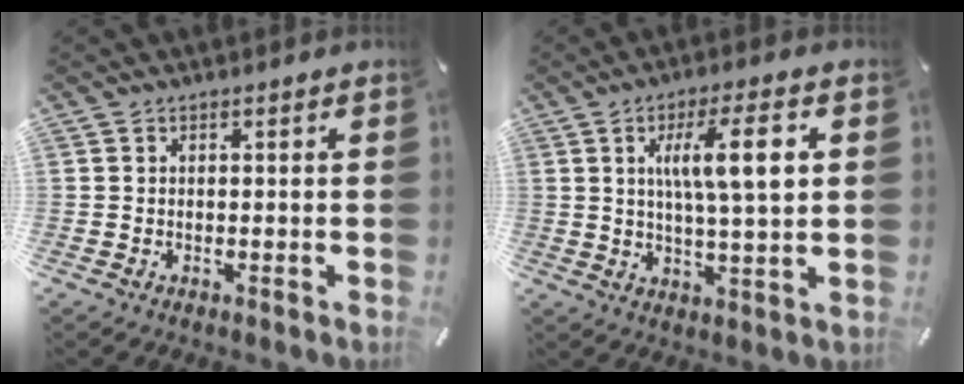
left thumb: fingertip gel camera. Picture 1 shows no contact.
{"total": 11.8, "force": [3.3, 2.4, 11.1], "torque": [-0.208, 0.002, 0.045]}